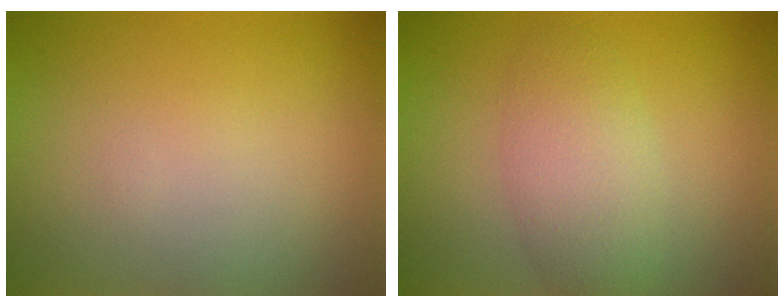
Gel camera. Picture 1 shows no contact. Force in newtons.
{"total": 3.9, "press": 3.9, "slide": 0.1}